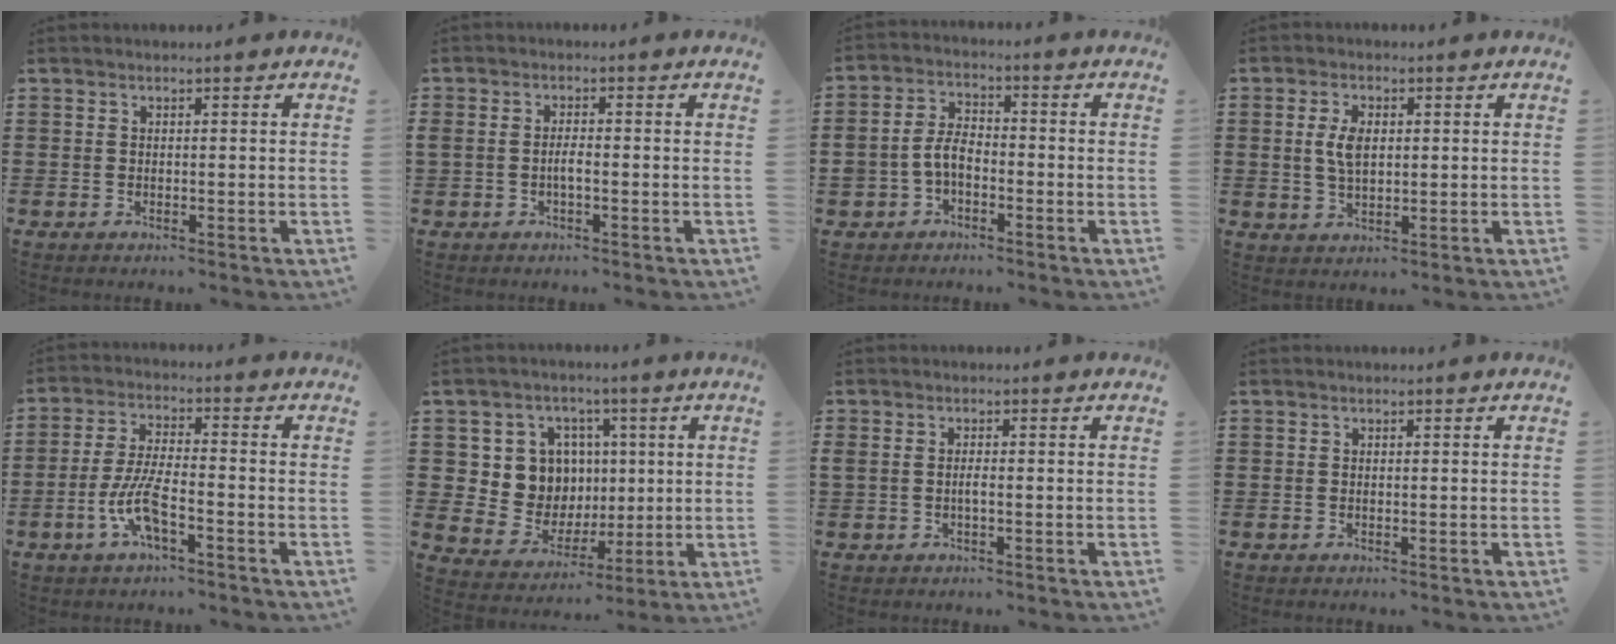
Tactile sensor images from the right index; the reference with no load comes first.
{"total": 1.8, "force": [-0.6, 0.5, 1.6], "torque": [-0.039, -0.001, -0.014]}
{"total": 4.4, "force": [-1.7, 2.8, 2.9], "torque": [-0.077, 0.003, -0.040]}
{"total": 4.4, "force": [0.7, 2.3, 3.7], "torque": [-0.085, 0.006, 0.009]}
{"total": 7.5, "force": [-3.2, 1.9, 6.5], "torque": [-0.154, -0.015, -0.066]}
{"total": 9.0, "force": [2.0, 8.5, 2.2], "torque": [-0.073, -0.003, 0.045]}
{"total": 1.1, "force": [-0.3, 0.2, 1.1], "torque": [-0.022, -0.001, -0.006]}
{"total": 0.0}